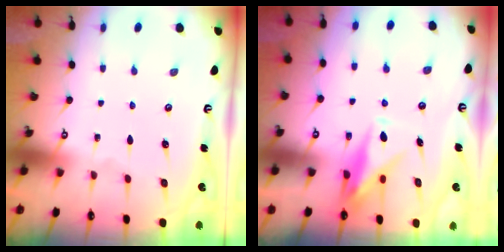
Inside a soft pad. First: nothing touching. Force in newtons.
{"total": 9.8, "press": 9.8, "slide": 0.6}